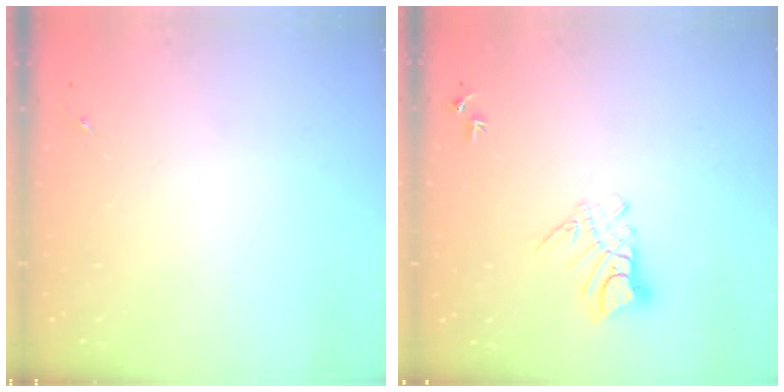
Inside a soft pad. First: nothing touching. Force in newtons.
{"total": 8.5, "press": 8.5, "slide": 0.9}